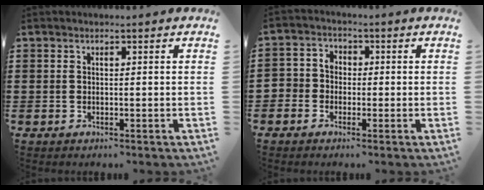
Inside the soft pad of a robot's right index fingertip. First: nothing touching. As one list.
[{"total": 2.9, "force": [-1.8, 2.3, 0.3], "torque": [-0.019, 0.008, -0.042]}]